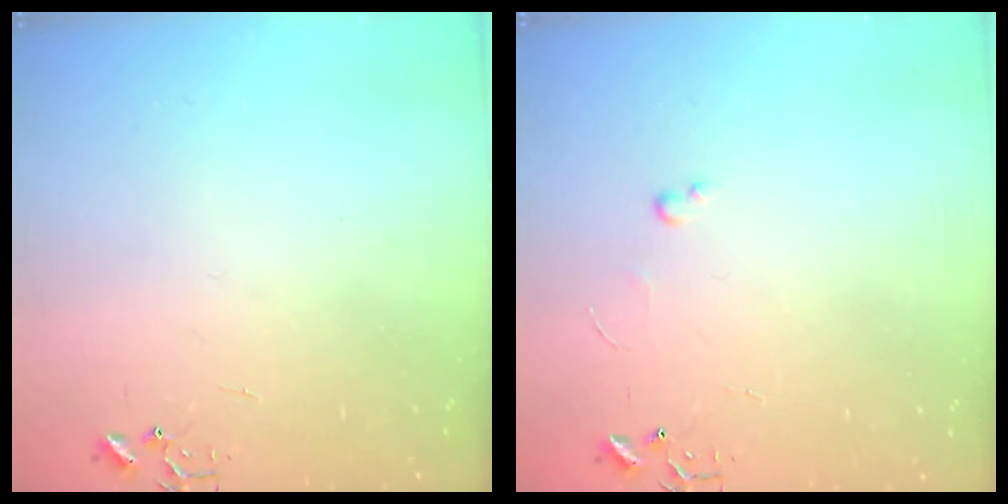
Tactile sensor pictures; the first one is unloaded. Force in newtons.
{"total": 2.6, "press": 2.6, "slide": 0.4}